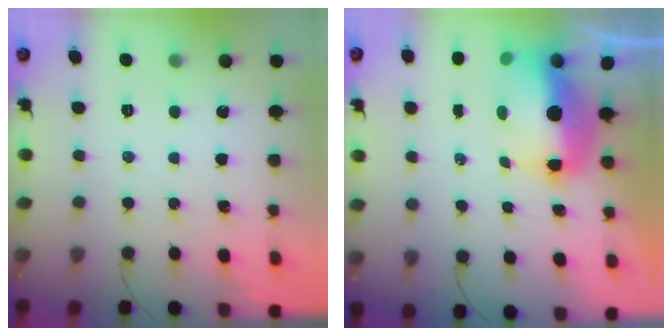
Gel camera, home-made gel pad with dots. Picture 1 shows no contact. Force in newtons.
{"total": 11.5, "press": 11.3, "slide": 2.2}